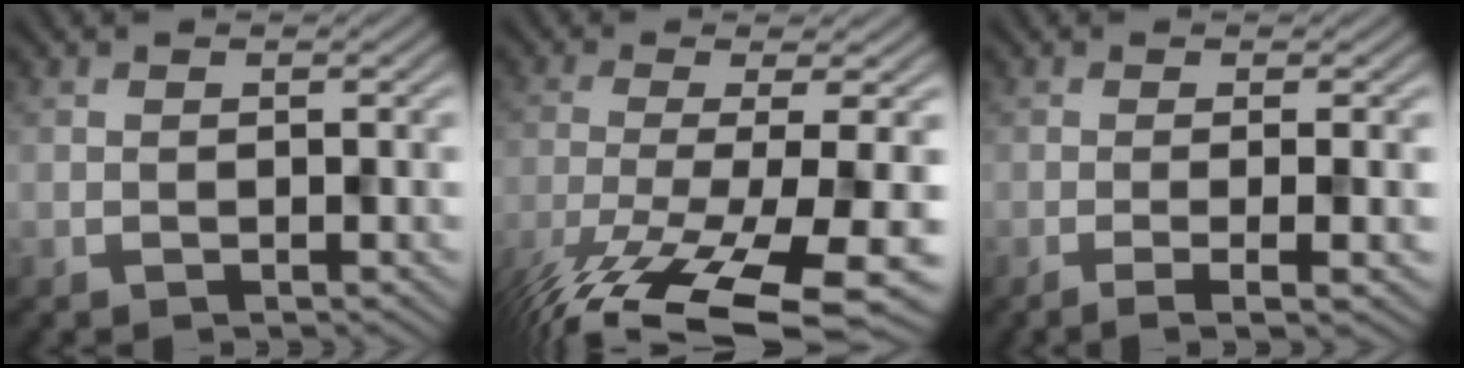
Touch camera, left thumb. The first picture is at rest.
{"total": 13.9, "force": [-8.3, 2.9, 10.8], "torque": [-0.196, -0.027, -0.124]}
{"total": 3.8, "force": [-0.9, 0.7, 3.6], "torque": [-0.051, 0.005, -0.027]}